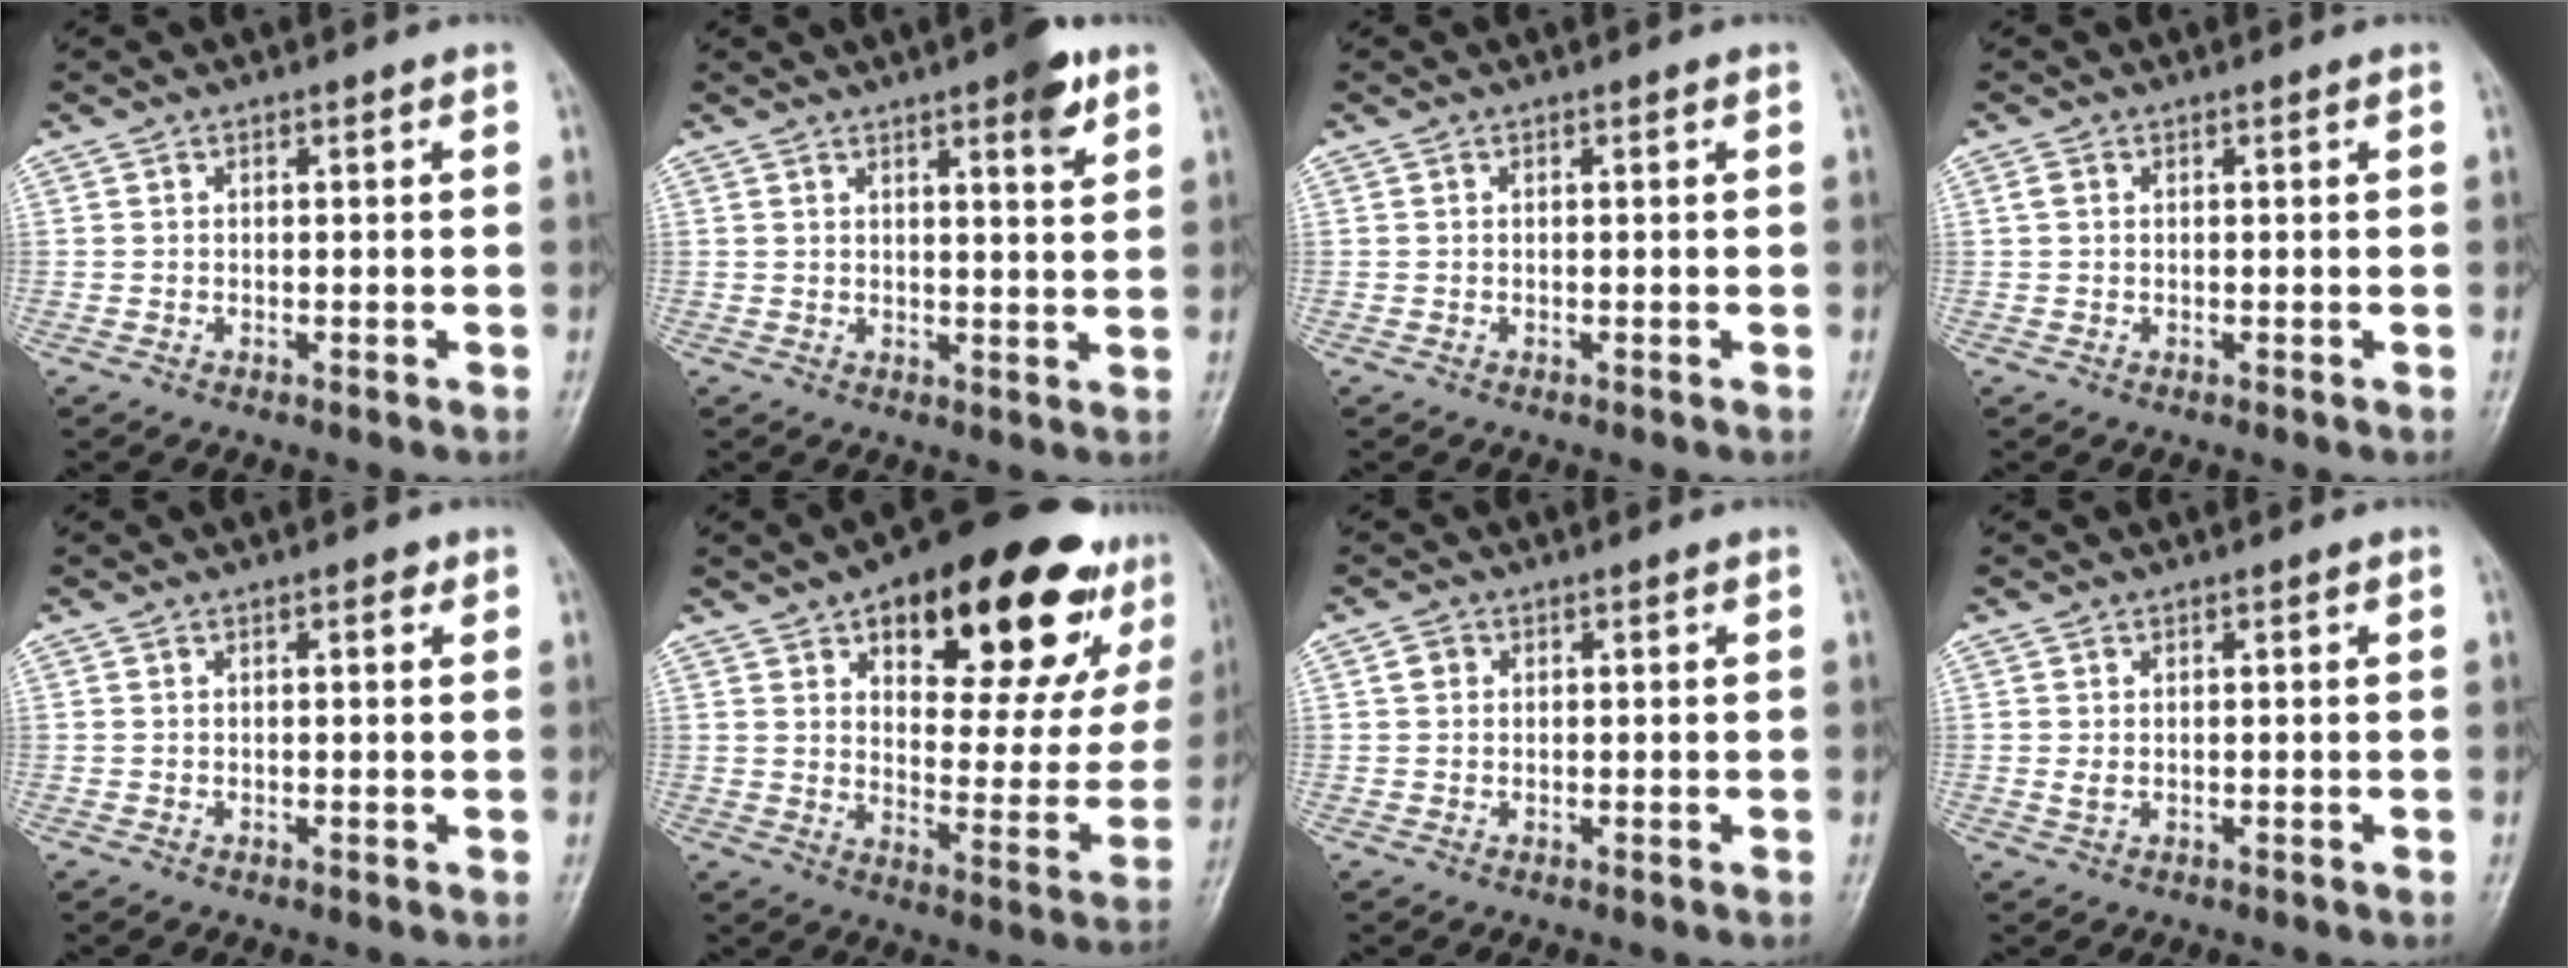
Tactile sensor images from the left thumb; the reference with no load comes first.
{"total": 6.1, "force": [3.6, 1.3, 4.8], "torque": [-0.057, -0.017, 0.045]}
{"total": 0.0}
{"total": 1.1, "force": [0.2, 0.8, 0.7], "torque": [-0.014, 0.004, 0.005]}
{"total": 1.4, "force": [0.7, 0.6, 1.0], "torque": [-0.009, 0.000, 0.006]}
{"total": 28.0, "force": [15.9, 11.9, 19.7], "torque": [-0.222, -0.033, 0.225]}
{"total": 1.7, "force": [0.4, 1.5, 0.7], "torque": [-0.006, 0.003, 0.005]}
{"total": 1.5, "force": [0.3, 0.8, 1.2], "torque": [-0.018, 0.002, 0.009]}